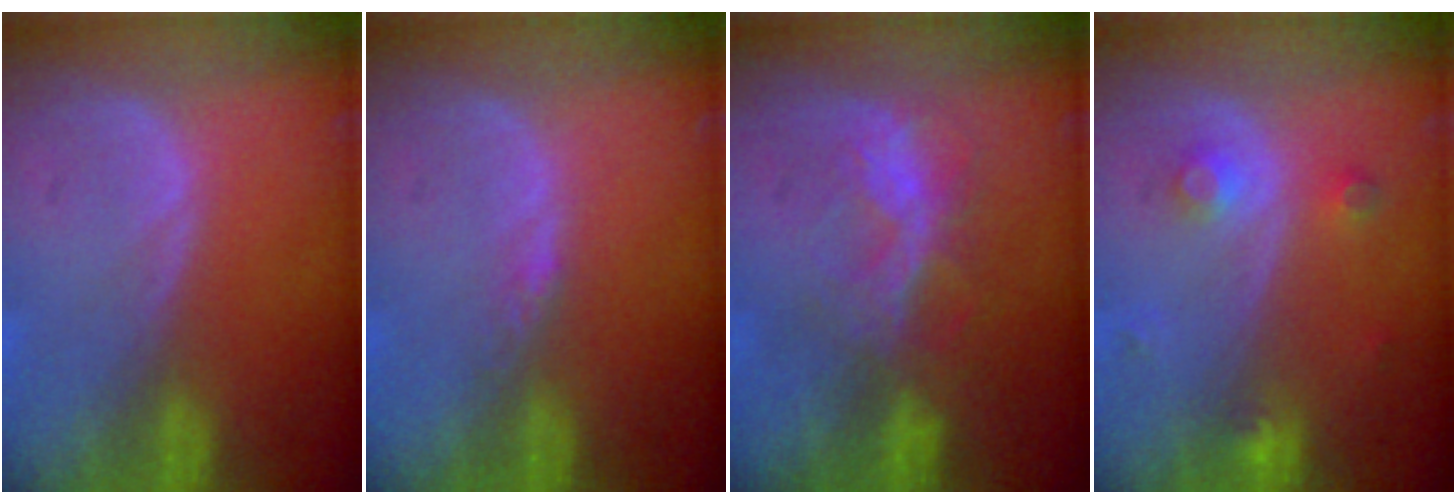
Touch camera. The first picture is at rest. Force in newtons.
{"total": 1.4, "press": 1.1, "slide": 0.8}
{"total": 6.4, "press": 6.1, "slide": 2.0}
{"total": 3.2, "press": 3.0, "slide": 1.1}